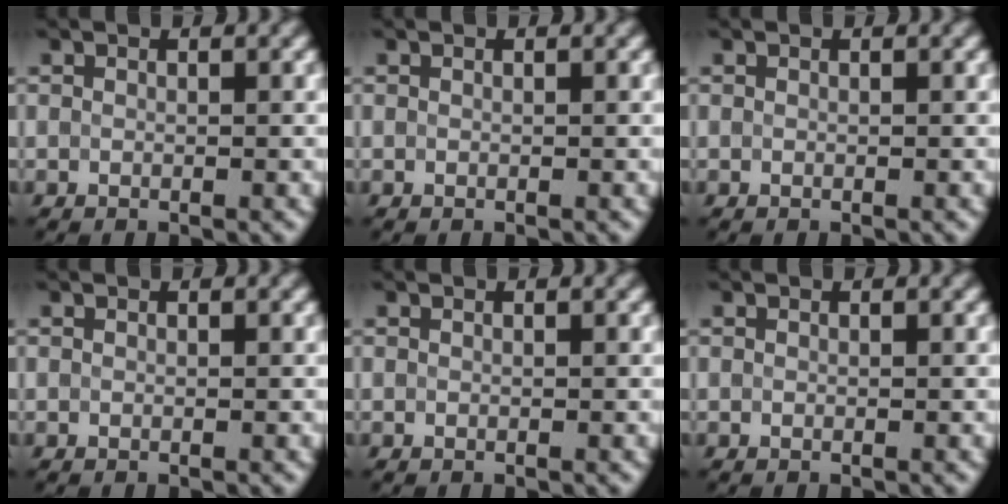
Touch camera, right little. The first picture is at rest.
{"total": 0.0}
{"total": 0.0}
{"total": 0.0}
{"total": 0.0}
{"total": 0.0}